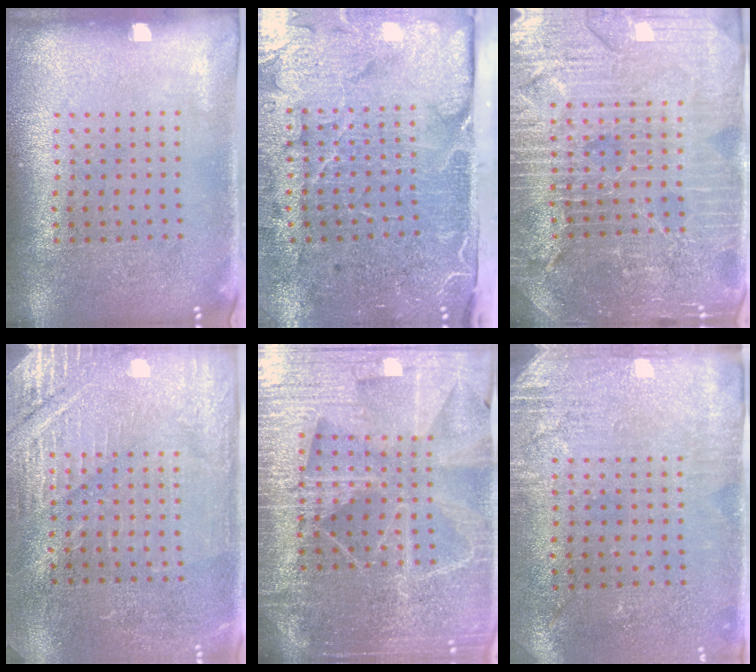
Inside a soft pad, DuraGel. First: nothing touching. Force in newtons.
{"total": 5.0, "press": 4.0, "slide": 3.0}
{"total": 5.0, "press": 4.6, "slide": 1.9}
{"total": 2.8, "press": 2.8, "slide": 0.4}
{"total": 5.4, "press": 4.8, "slide": 2.5}
{"total": 2.8, "press": 2.3, "slide": 1.6}